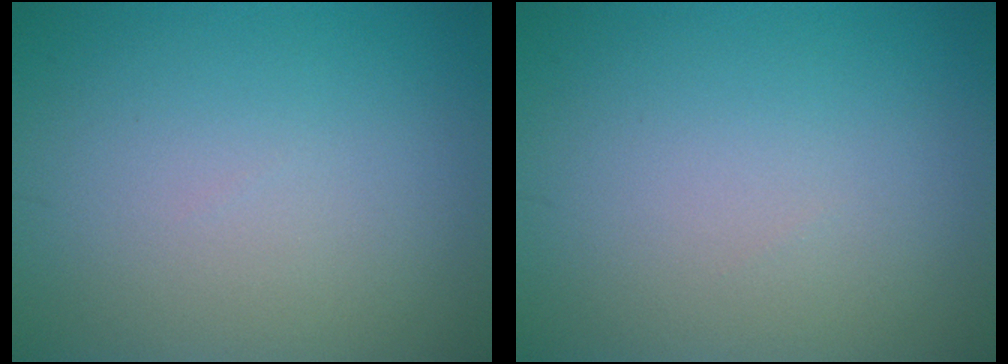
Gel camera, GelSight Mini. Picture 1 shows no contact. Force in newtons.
{"total": 0.0}